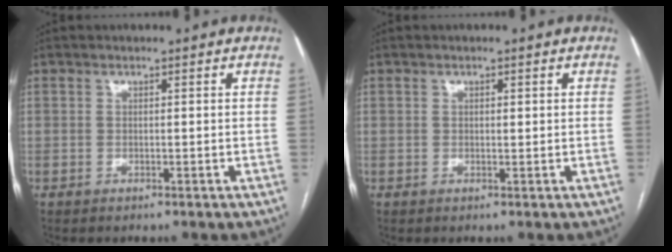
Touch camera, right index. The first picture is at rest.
{"total": 0.7, "force": [0.3, 0.3, 0.6], "torque": [-0.009, 0.000, 0.004]}